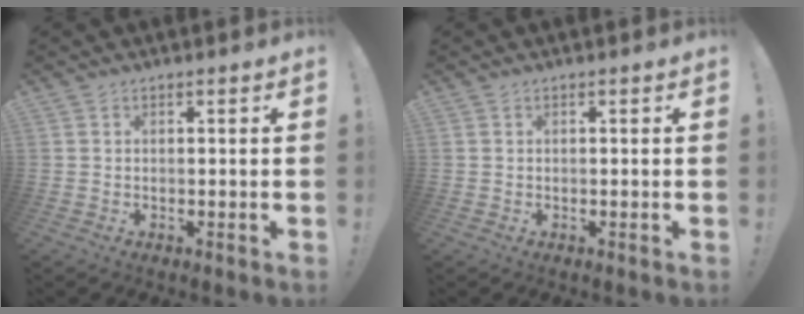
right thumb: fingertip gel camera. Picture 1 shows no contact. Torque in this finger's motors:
{"motor_torque": [-0.01, 0.37, 0.38, 0.15, 0.17]}